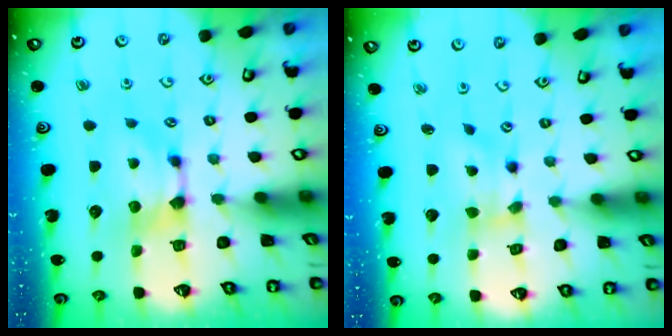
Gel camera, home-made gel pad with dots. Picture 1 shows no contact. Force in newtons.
{"total": 1.3, "press": 0.4, "slide": 1.3}